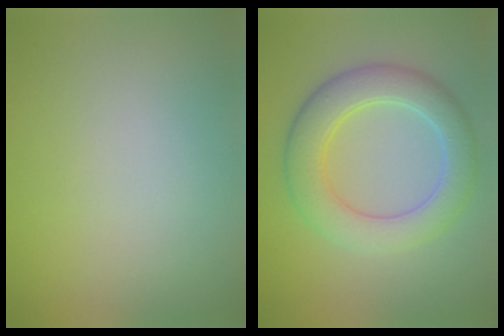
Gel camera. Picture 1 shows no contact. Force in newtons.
{"total": 5.7, "press": 5.6, "slide": 0.5}